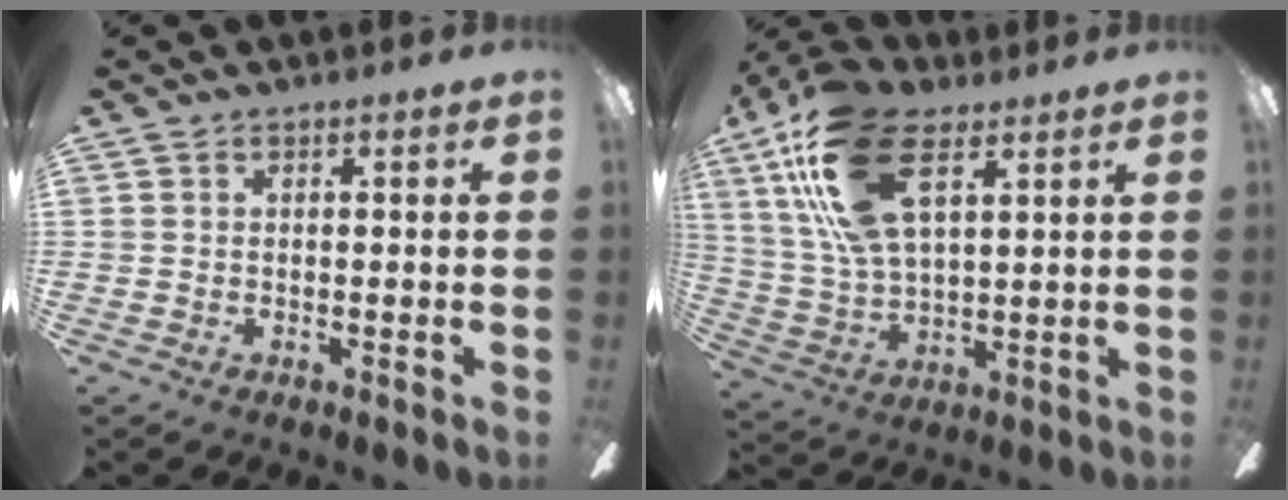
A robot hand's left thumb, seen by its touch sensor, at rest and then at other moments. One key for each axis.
{"total": 20.1, "fx": 9.9, "fy": 9.5, "fz": 14.6, "tx": -0.315, "ty": -0.015, "tz": 0.176}